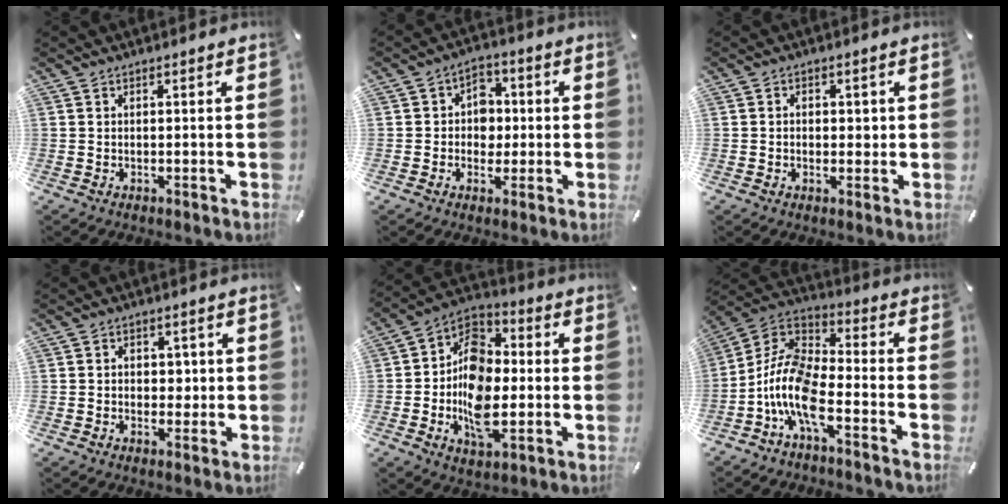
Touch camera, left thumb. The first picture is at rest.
{"total": 6.6, "force": [-0.5, 6.0, 2.6], "torque": [-0.028, 0.012, -0.015]}
{"total": 2.9, "force": [0.0, 2.3, 1.8], "torque": [-0.019, 0.002, -0.006]}
{"total": 4.2, "force": [-0.1, 3.5, 2.3], "torque": [-0.023, -0.002, -0.008]}
{"total": 15.0, "force": [-3.3, 10.3, 10.3], "torque": [-0.209, 0.015, -0.063]}
{"total": 13.4, "force": [-6.8, 5.8, 10.0], "torque": [-0.229, -0.001, -0.134]}